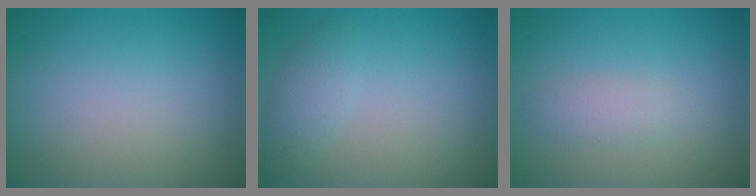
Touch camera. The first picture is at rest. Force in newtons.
{"total": 1.9, "press": 1.9, "slide": 0.1}
{"total": 1.7, "press": 1.7, "slide": 0.0}